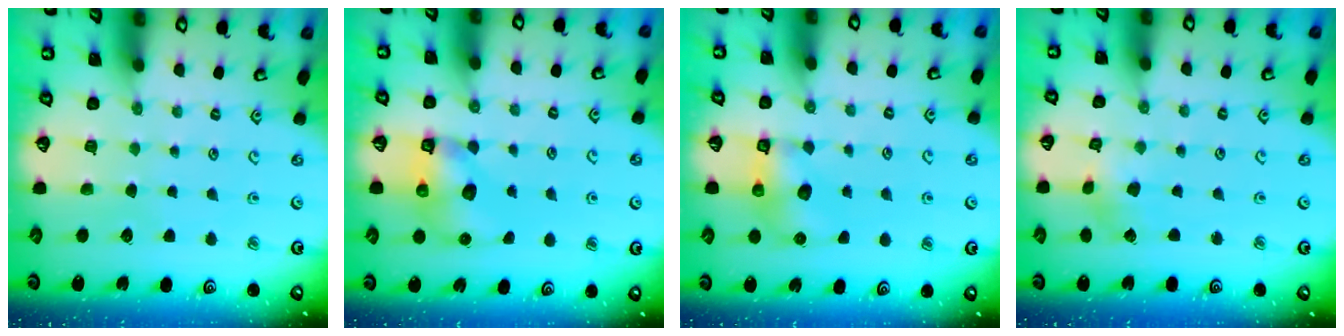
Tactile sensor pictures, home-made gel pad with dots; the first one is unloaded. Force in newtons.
{"total": 8.2, "press": 8.2, "slide": 0.7}
{"total": 6.6, "press": 6.6, "slide": 0.2}
{"total": 2.7, "press": 2.7, "slide": 0.3}